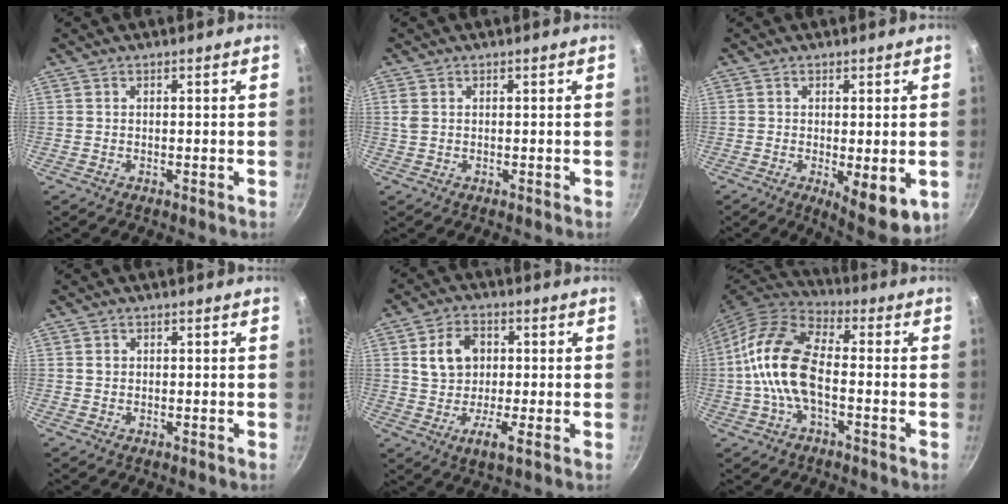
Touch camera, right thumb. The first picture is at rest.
{"total": 1.4, "force": [0.3, 0.9, 1.0], "torque": [-0.034, 0.003, 0.010]}
{"total": 8.6, "force": [-2.3, 3.0, 7.8], "torque": [-0.106, -0.021, -0.027]}
{"total": 1.0, "force": [0.2, 0.9, 0.4], "torque": [-0.004, 0.002, 0.003]}
{"total": 9.9, "force": [0.7, 6.2, 7.7], "torque": [-0.122, 0.002, 0.014]}
{"total": 14.6, "force": [-1.6, 7.3, 12.5], "torque": [-0.258, 0.036, -0.040]}